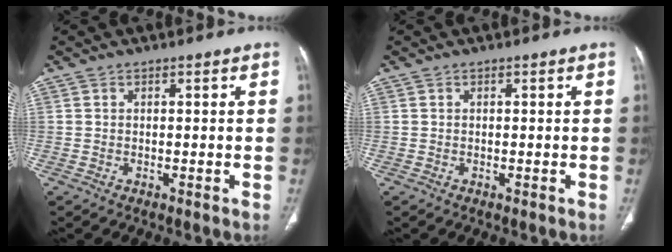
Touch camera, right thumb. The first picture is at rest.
{"total": 0.0}